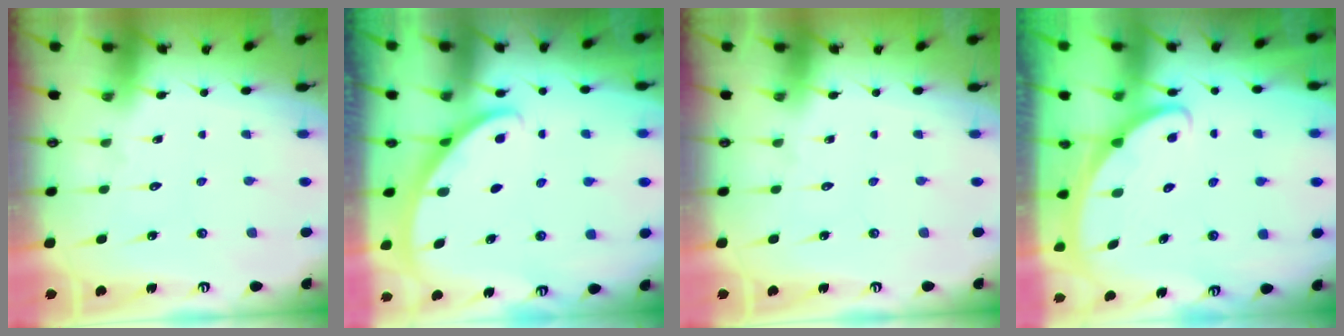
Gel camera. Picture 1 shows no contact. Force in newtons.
{"total": 1.9, "press": 1.9, "slide": 0.1}
{"total": 0.0}
{"total": 2.5, "press": 2.5, "slide": 0.3}